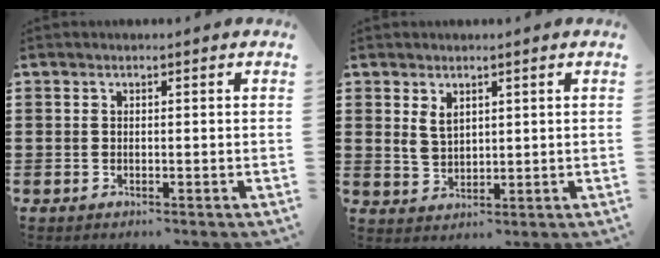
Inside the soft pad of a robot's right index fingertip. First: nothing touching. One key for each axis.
{"total": 3.0, "fx": 1.7, "fy": 1.8, "fz": 1.7, "tx": -0.039, "ty": 0.007, "tz": 0.031}